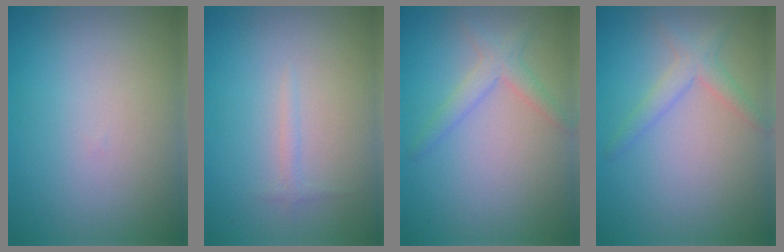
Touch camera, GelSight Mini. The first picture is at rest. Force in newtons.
{"total": 0.7, "press": 0.7, "slide": 0.1}
{"total": 2.1, "press": 2.1, "slide": 0.1}
{"total": 2.1, "press": 2.1, "slide": 0.1}